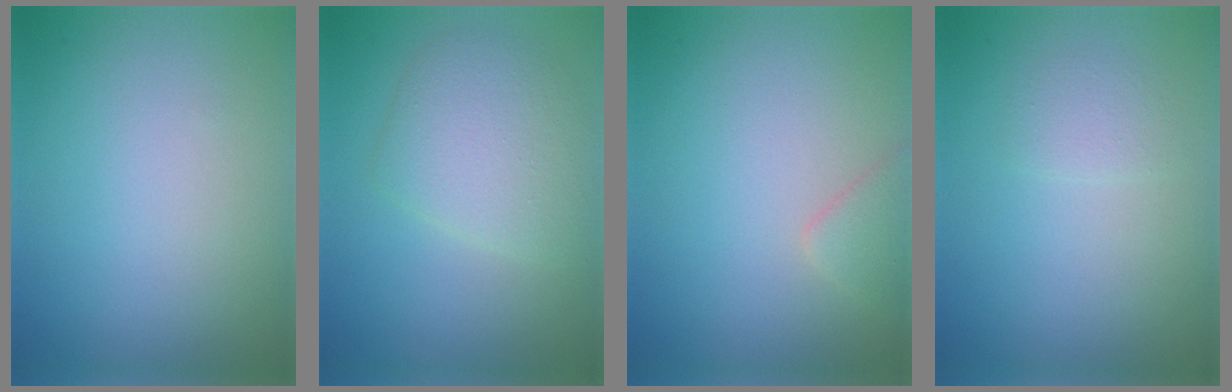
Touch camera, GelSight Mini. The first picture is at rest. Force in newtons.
{"total": 4.1, "press": 4.1, "slide": 0.1}
{"total": 1.7, "press": 1.7, "slide": 0.1}
{"total": 1.2, "press": 1.2, "slide": 0.1}